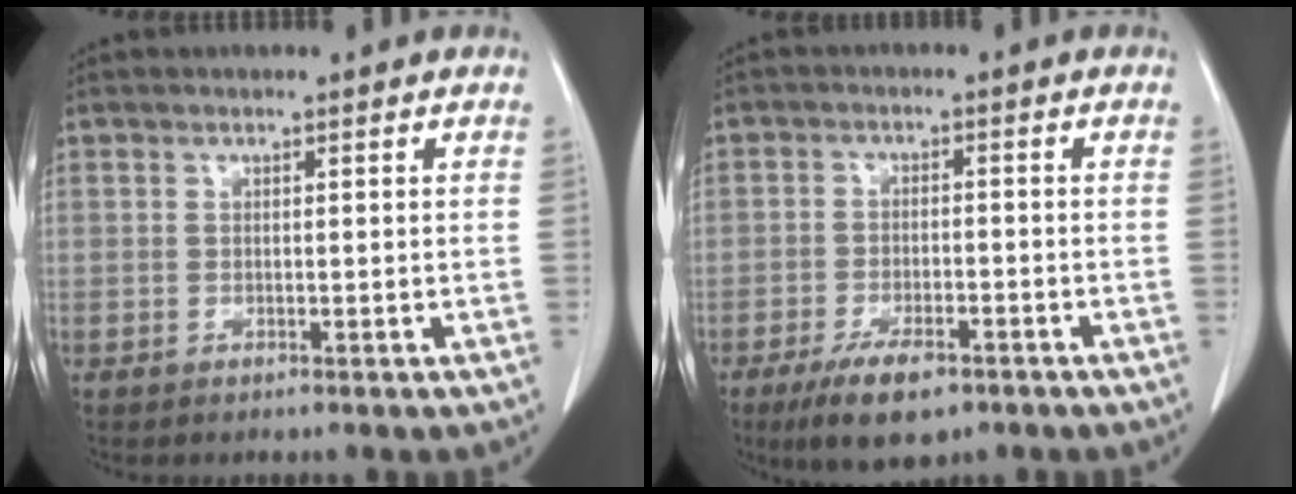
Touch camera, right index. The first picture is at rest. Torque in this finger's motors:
{"motor_torque": [-0.07, -0.06, -0.07, -0.11]}